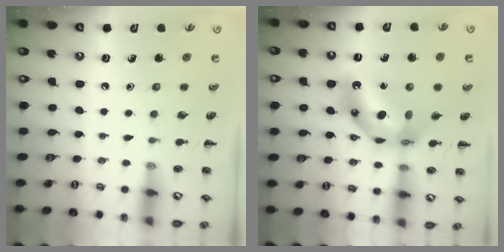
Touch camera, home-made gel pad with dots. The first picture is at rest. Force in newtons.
{"total": 14.0, "press": 13.4, "slide": 3.9}